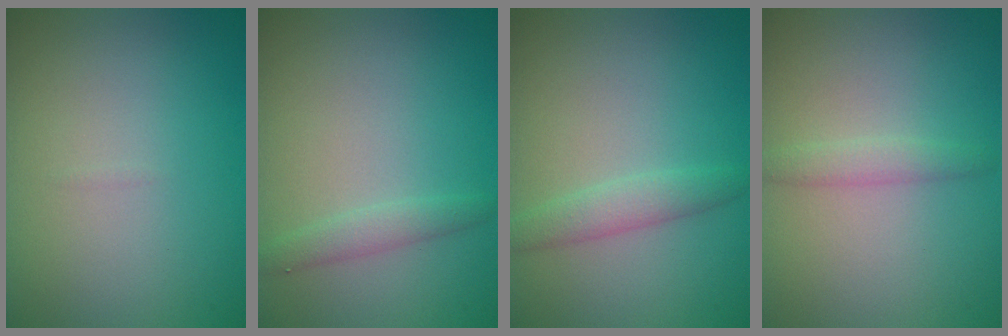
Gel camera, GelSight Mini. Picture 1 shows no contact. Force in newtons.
{"total": 1.4, "press": 1.4, "slide": 0.1}
{"total": 1.8, "press": 1.8, "slide": 0.1}
{"total": 1.4, "press": 1.4, "slide": 0.0}